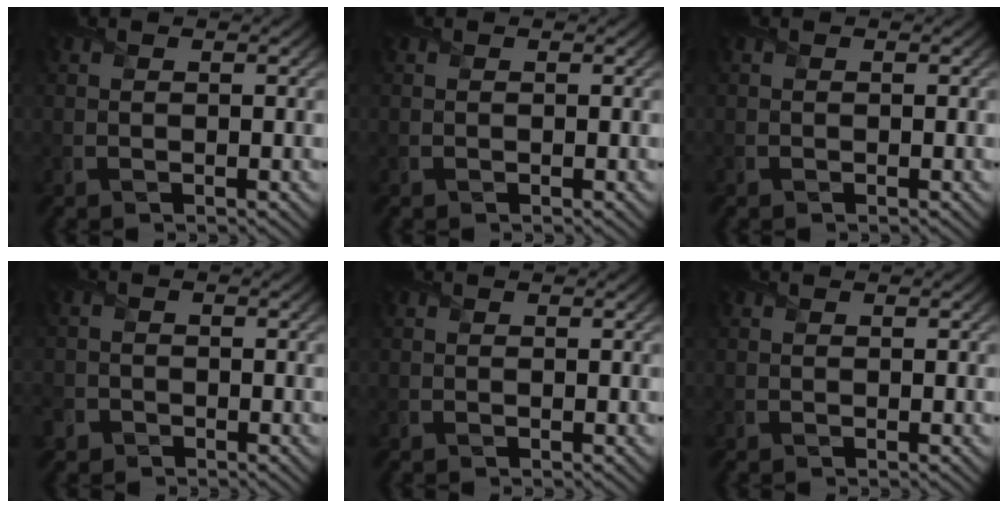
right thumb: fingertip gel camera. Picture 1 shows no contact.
{"total": 0.0}
{"total": 0.0}
{"total": 2.3, "force": [-1.5, 1.7, 0.4], "torque": [-0.008, -0.004, -0.037]}
{"total": 0.0}
{"total": 0.0}